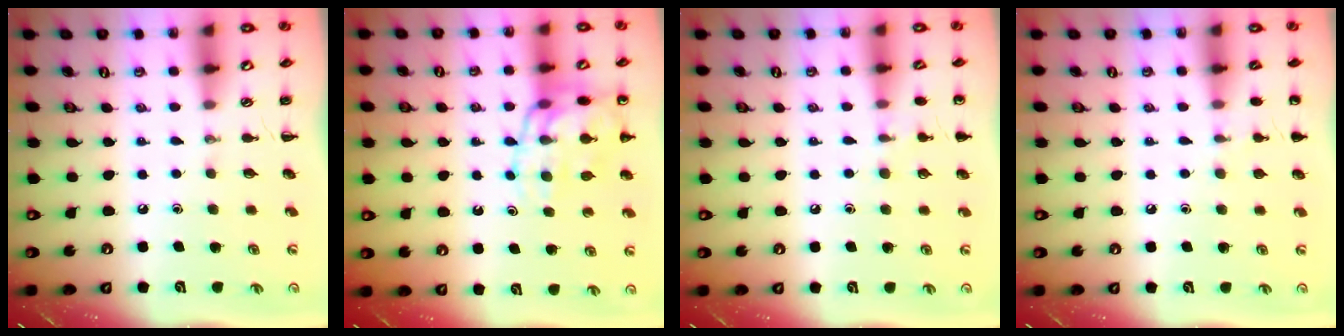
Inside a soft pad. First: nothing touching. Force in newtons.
{"total": 14.7, "press": 14.5, "slide": 2.1}
{"total": 6.4, "press": 6.0, "slide": 2.1}
{"total": 6.1, "press": 5.9, "slide": 1.5}